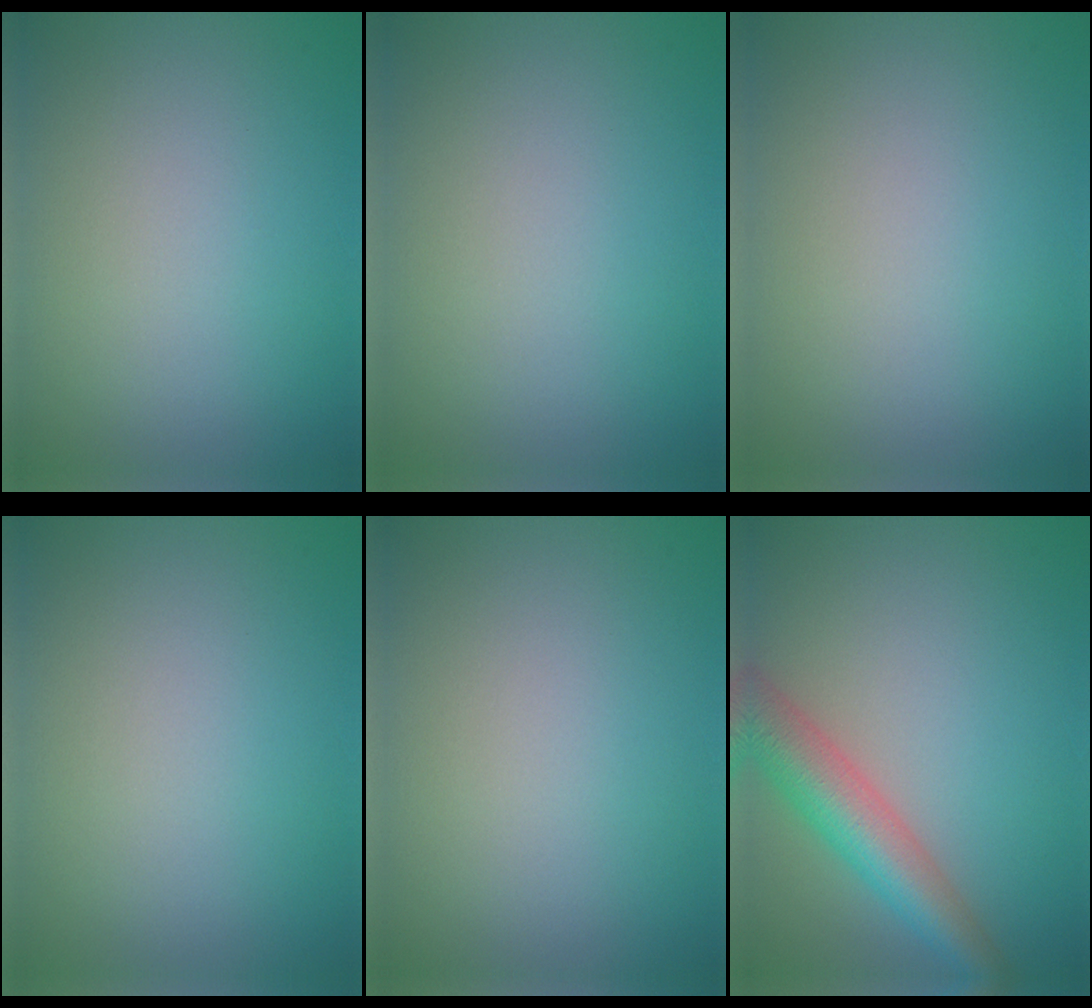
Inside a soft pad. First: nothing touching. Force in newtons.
{"total": 0.0}
{"total": 0.0}
{"total": 0.0}
{"total": 0.0}
{"total": 5.8, "press": 5.8, "slide": 0.2}